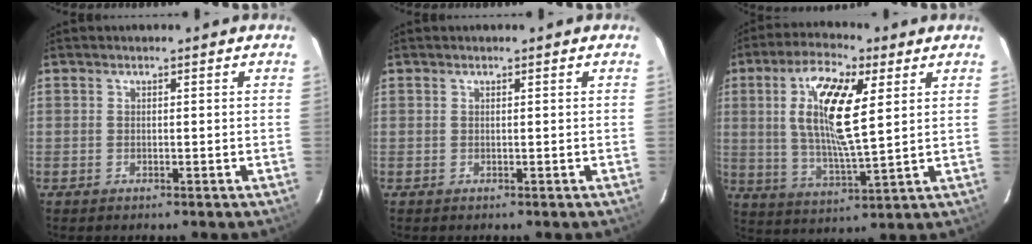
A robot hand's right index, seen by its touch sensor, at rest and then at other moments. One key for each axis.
{"total": 0.0}
{"total": 14.3, "fx": 4.2, "fy": 4.2, "fz": 13.0, "tx": -0.245, "ty": 0.006, "tz": 0.078}